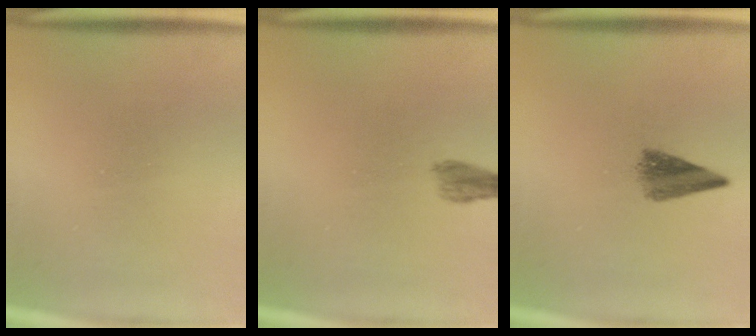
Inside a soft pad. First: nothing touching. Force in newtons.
{"total": 1.6}
{"total": 4.0}